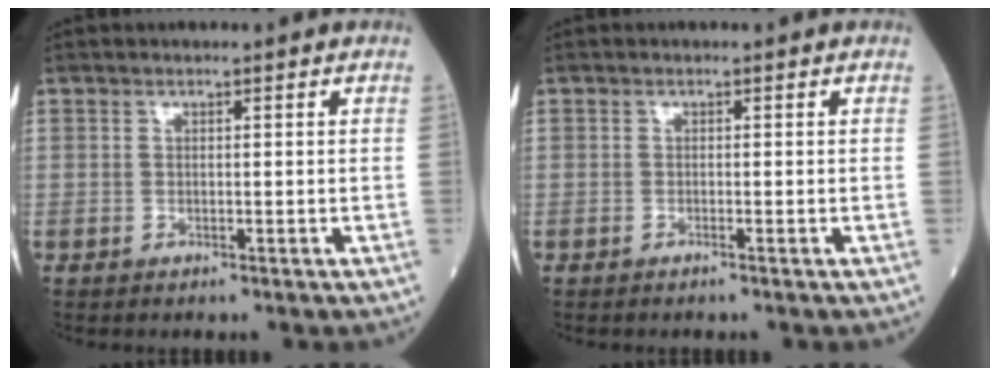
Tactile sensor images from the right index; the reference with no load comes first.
{"total": 0.0}